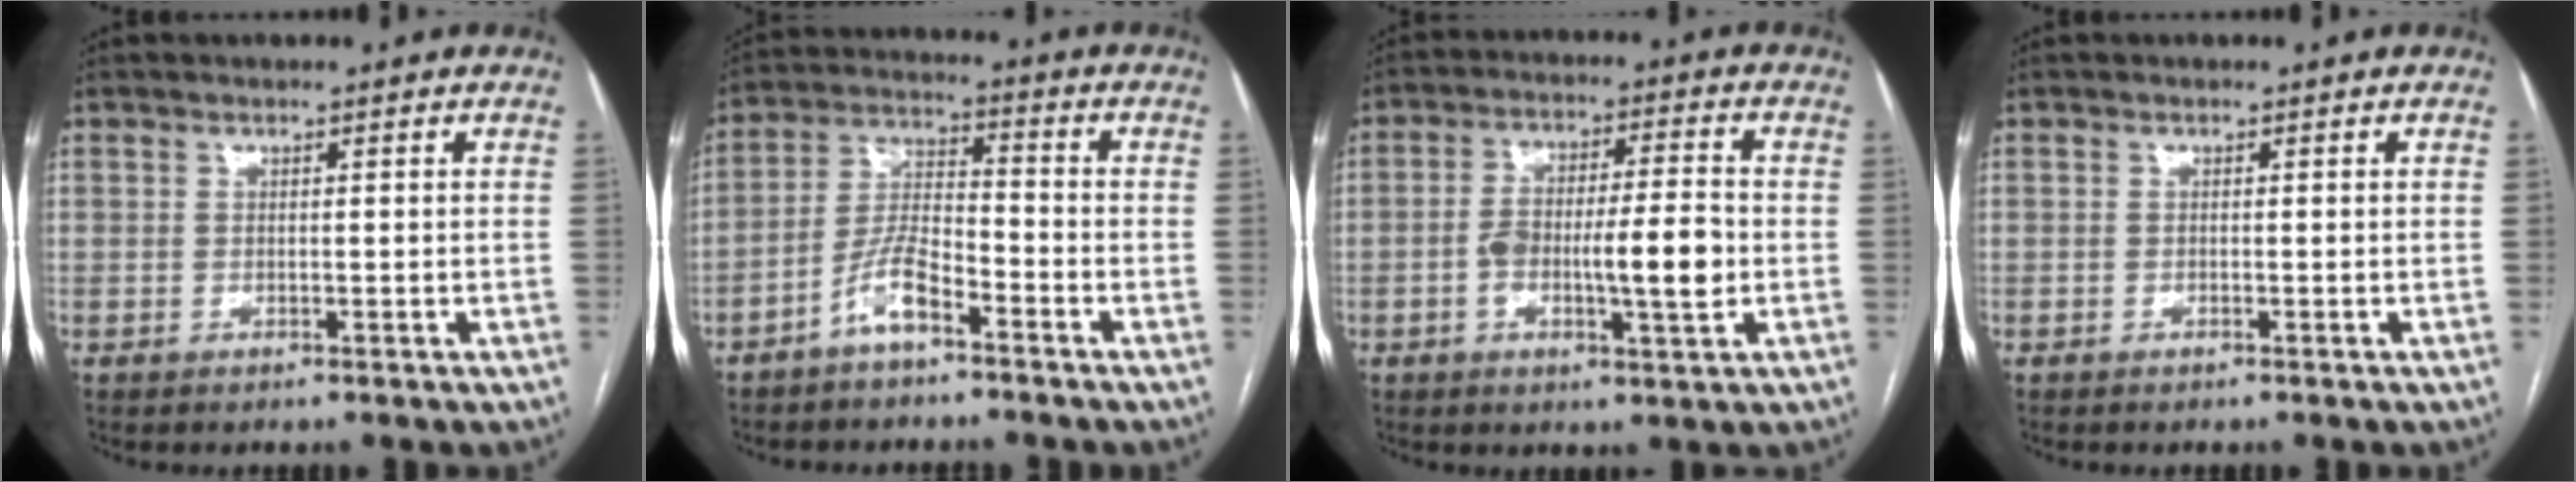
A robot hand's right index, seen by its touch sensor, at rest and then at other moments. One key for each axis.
{"total": 6.7, "fx": -4.4, "fy": 1.6, "fz": 4.8, "tx": -0.108, "ty": 0.010, "tz": -0.087}
{"total": 9.8, "fx": -1.9, "fy": 2.0, "fz": 9.5, "tx": -0.164, "ty": 0.011, "tz": -0.029}
{"total": 0.0}